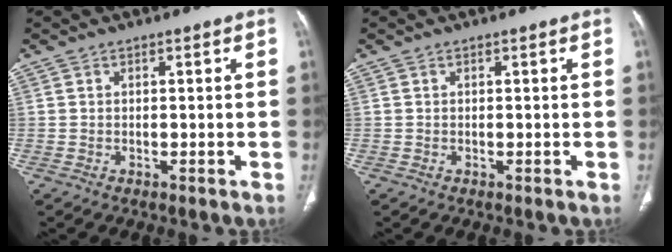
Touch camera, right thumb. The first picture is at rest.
{"total": 0.0}